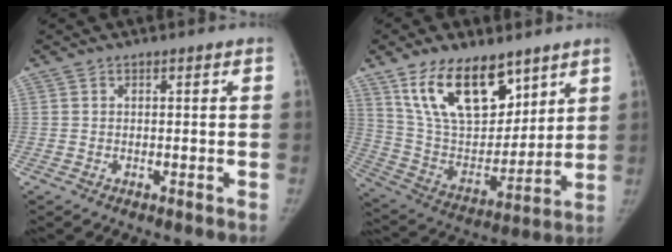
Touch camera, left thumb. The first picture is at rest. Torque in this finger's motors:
{"motor_torque": [0.71, 0.72, 1.48, -1.29, 0.23]}